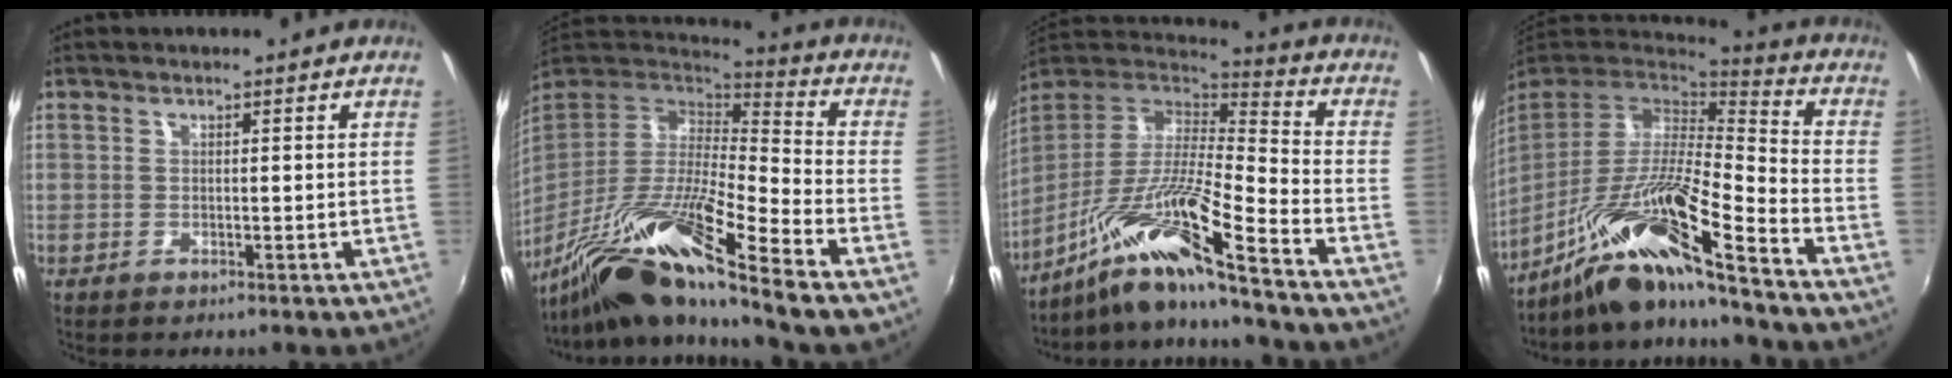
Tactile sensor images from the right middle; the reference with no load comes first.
{"total": 19.5, "force": [-12.5, 0.3, 15.0], "torque": [-0.264, -0.032, -0.243]}
{"total": 16.9, "force": [-11.7, -0.6, 12.2], "torque": [-0.204, -0.026, -0.226]}
{"total": 17.7, "force": [-12.3, 0.4, 12.7], "torque": [-0.222, -0.027, -0.240]}